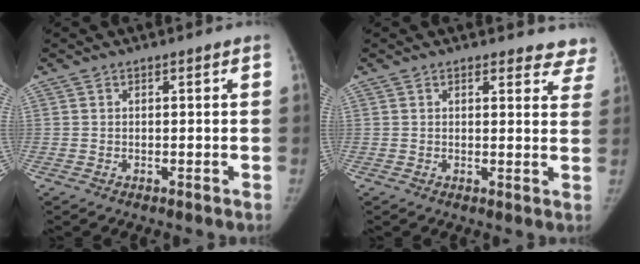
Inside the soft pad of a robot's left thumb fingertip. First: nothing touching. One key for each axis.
{"total": 7.9, "fx": 7.2, "fy": 2.9, "fz": 1.4, "tx": 0.040, "ty": -0.027, "tz": 0.051}